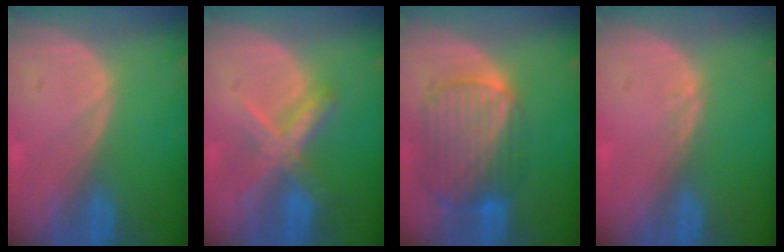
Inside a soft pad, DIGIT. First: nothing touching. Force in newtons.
{"total": 7.2, "press": 6.1, "slide": 3.9}
{"total": 10.3, "press": 8.6, "slide": 5.6}
{"total": 0.6, "press": 0.4, "slide": 0.4}